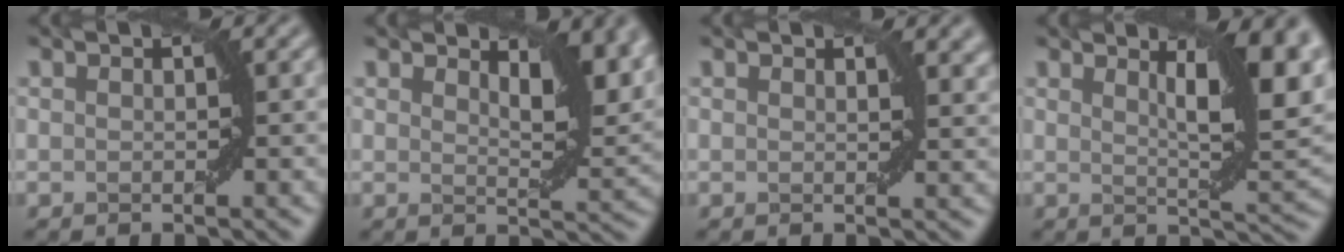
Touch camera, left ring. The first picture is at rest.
{"total": 5.4, "force": [3.2, 1.9, 3.9], "torque": [-0.056, -0.003, 0.049]}
{"total": 1.7, "force": [1.2, 0.6, 1.1], "torque": [-0.011, -0.003, 0.021]}
{"total": 8.2, "force": [3.2, 1.8, 7.4], "torque": [-0.094, 0.003, 0.056]}